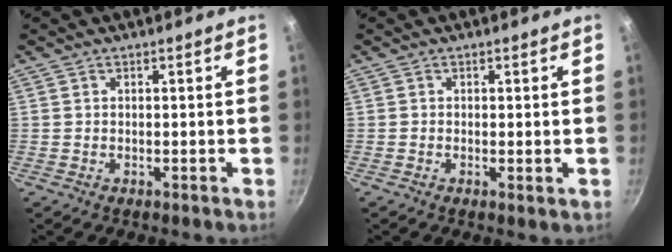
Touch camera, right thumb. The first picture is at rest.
{"total": 0.7, "force": [0.0, 0.2, 0.7], "torque": [-0.012, -0.006, -0.003]}